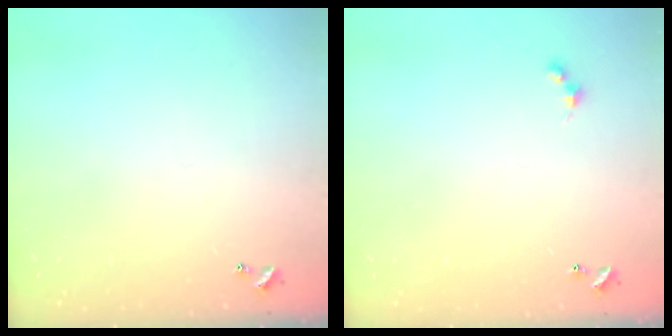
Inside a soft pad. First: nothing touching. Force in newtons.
{"total": 1.5, "press": 1.5, "slide": 0.3}